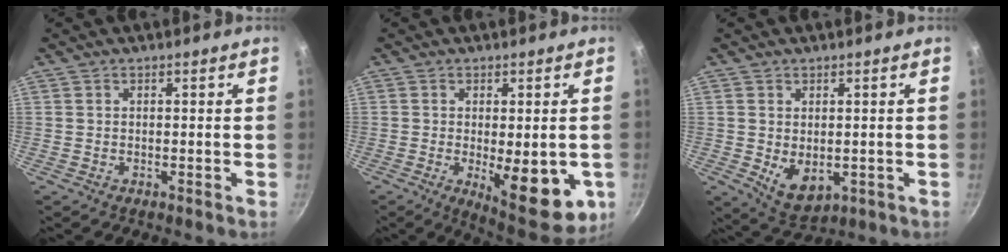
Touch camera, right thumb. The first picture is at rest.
{"total": 14.4, "force": [-3.0, 5.7, 12.8], "torque": [-0.142, -0.014, -0.027]}
{"total": 6.6, "force": [-0.5, 4.4, 4.9], "torque": [-0.072, -0.017, 0.008]}